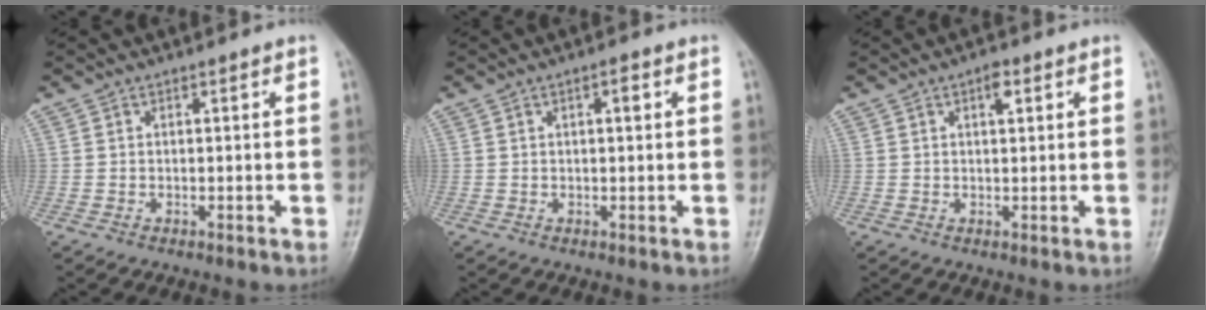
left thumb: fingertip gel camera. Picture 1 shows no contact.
{"total": 2.0, "force": [0.6, 0.7, 1.7], "torque": [-0.024, 0.002, 0.008]}
{"total": 2.7, "force": [1.2, 1.2, 2.1], "torque": [-0.027, -0.001, 0.017]}